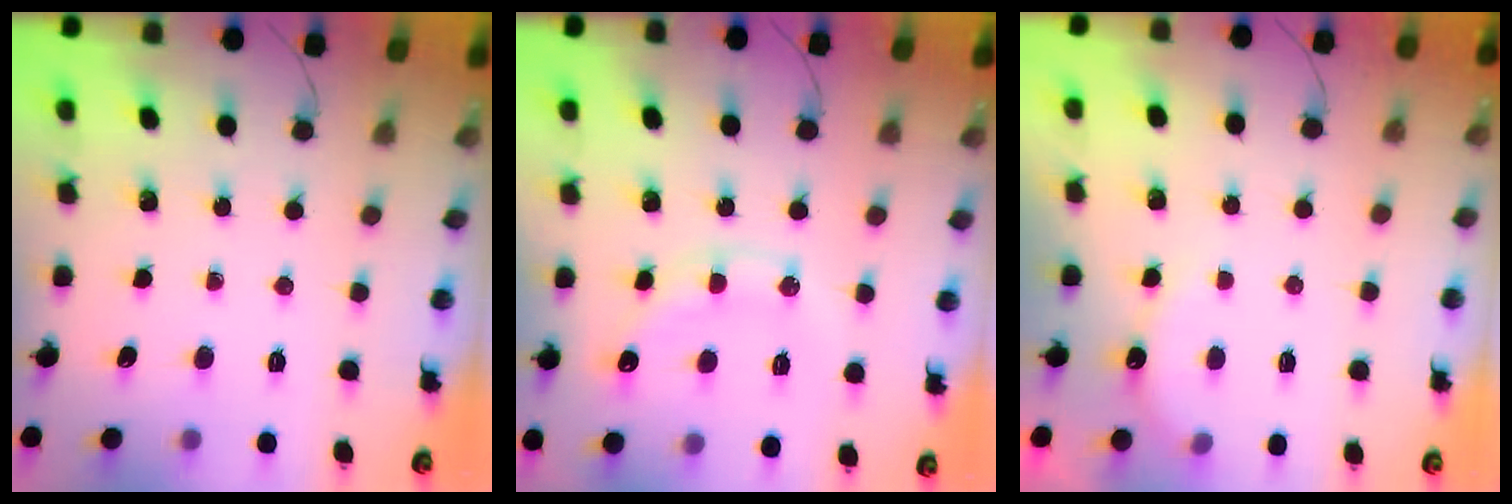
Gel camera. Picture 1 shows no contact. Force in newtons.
{"total": 13.5, "press": 13.5, "slide": 1.0}
{"total": 5.3, "press": 5.2, "slide": 1.2}